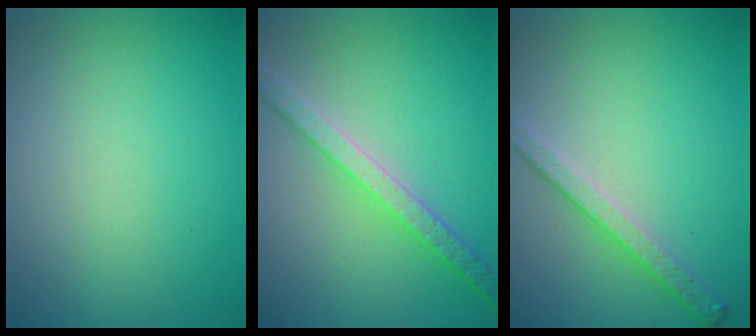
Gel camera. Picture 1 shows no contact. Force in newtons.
{"total": 3.3, "press": 3.3, "slide": 0.1}
{"total": 2.8, "press": 2.5, "slide": 1.2}